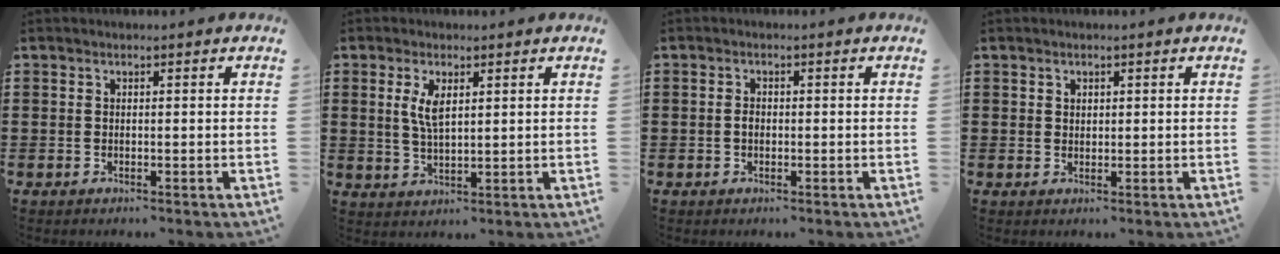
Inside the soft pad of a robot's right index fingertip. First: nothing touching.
{"total": 4.1, "force": [1.3, 1.6, 3.5], "torque": [-0.075, 0.006, 0.022]}
{"total": 1.3, "force": [-0.2, 0.8, 1.0], "torque": [-0.021, 0.004, -0.005]}
{"total": 1.1, "force": [0.7, 0.8, 0.2], "torque": [-0.006, 0.003, 0.014]}